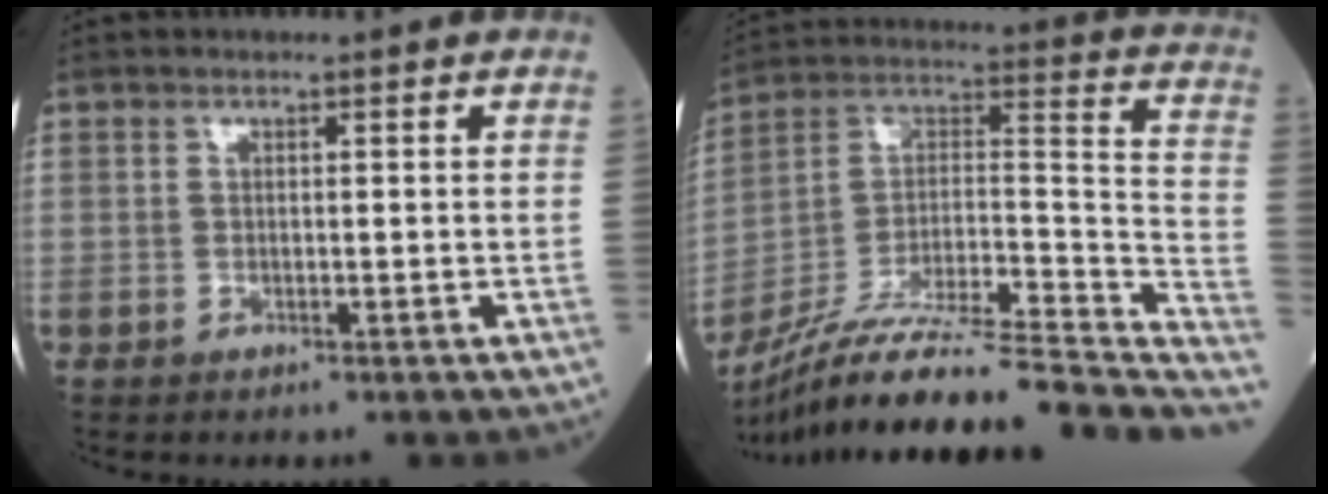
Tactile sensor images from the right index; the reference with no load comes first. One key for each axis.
{"total": 29.2, "fx": -24.3, "fy": 2.0, "fz": 16.1, "tx": -0.202, "ty": 0.000, "tz": -0.377}